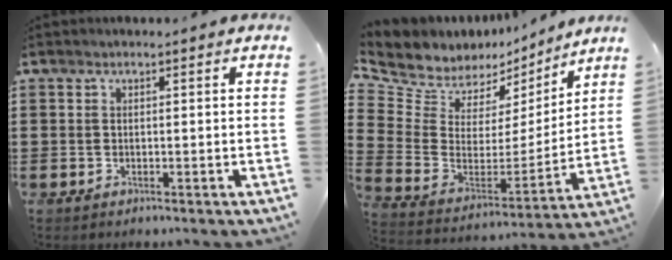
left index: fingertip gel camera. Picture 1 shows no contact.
{"total": 7.0, "force": [5.9, 3.7, 0.8], "torque": [-0.062, -0.051, 0.106]}